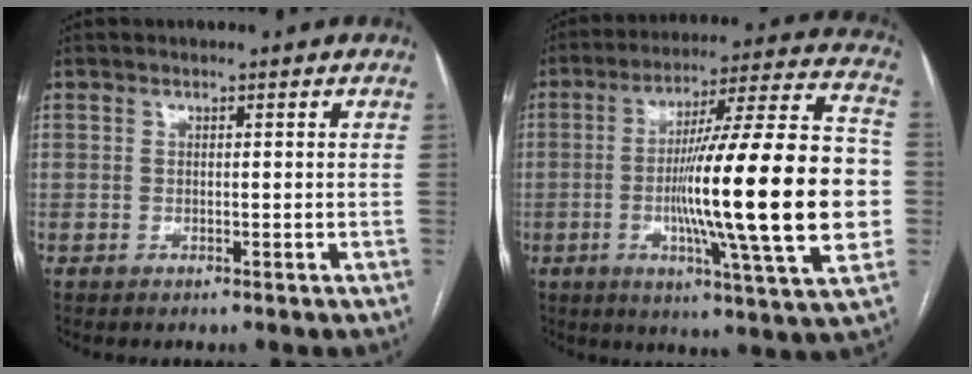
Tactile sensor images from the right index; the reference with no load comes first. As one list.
[{"total": 26.6, "force": [-3.1, 1.1, 26.4], "torque": [-0.369, 0.004, -0.059]}]